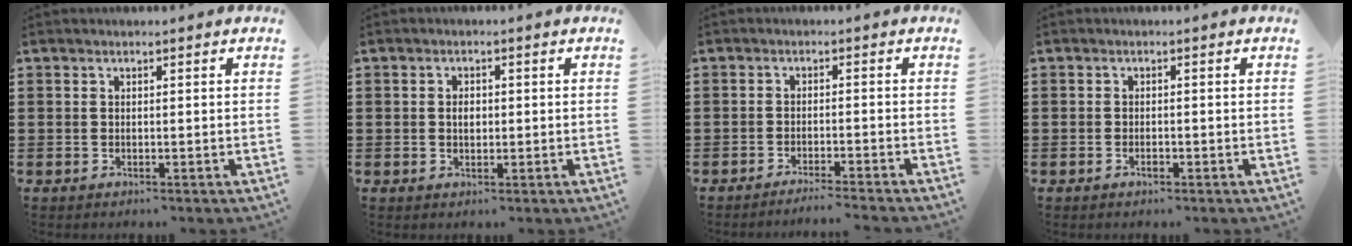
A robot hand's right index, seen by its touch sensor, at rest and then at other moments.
{"total": 2.0, "force": [0.0, 1.0, 1.7], "torque": [-0.035, 0.004, 0.000]}
{"total": 2.5, "force": [-2.3, -0.6, 0.6], "torque": [-0.009, -0.002, -0.047]}
{"total": 1.1, "force": [-0.7, 0.4, 0.8], "torque": [-0.018, -0.005, -0.011]}